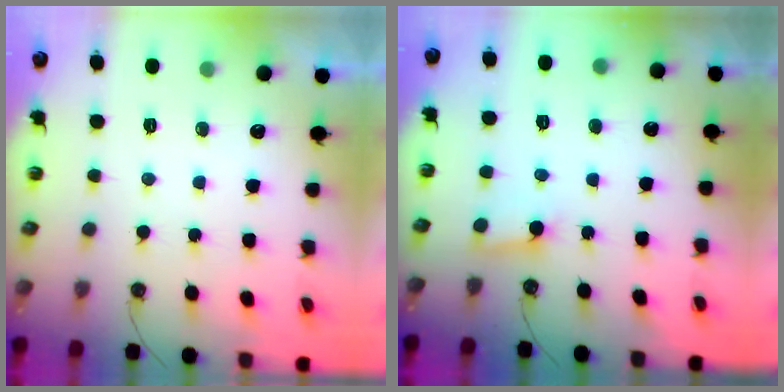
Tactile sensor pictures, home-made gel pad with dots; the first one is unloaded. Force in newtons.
{"total": 2.9, "press": 2.9, "slide": 0.2}